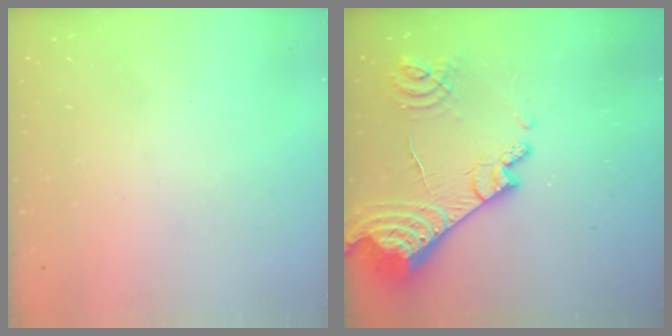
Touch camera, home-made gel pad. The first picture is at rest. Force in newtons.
{"total": 23.4, "press": 23.2, "slide": 2.6}